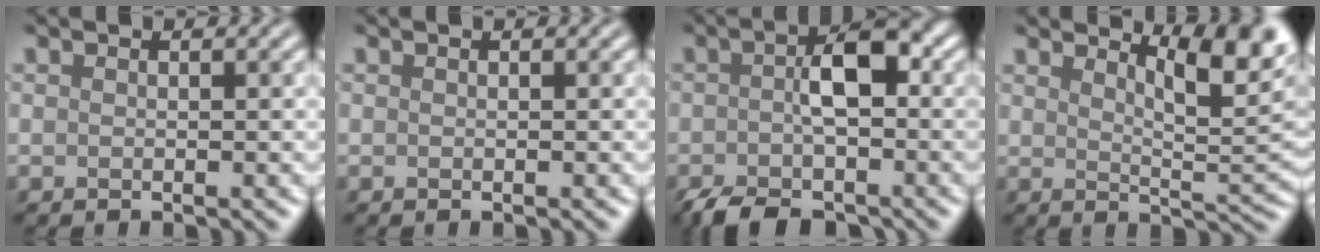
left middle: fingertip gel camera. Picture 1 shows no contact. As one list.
[{"total": 0.0}, {"total": 6.0, "force": [-2.8, 2.6, 4.7], "torque": [-0.082, 0.010, -0.049]}, {"total": 6.4, "force": [4.2, 1.1, 4.8], "torque": [-0.058, 0.011, 0.072]}]